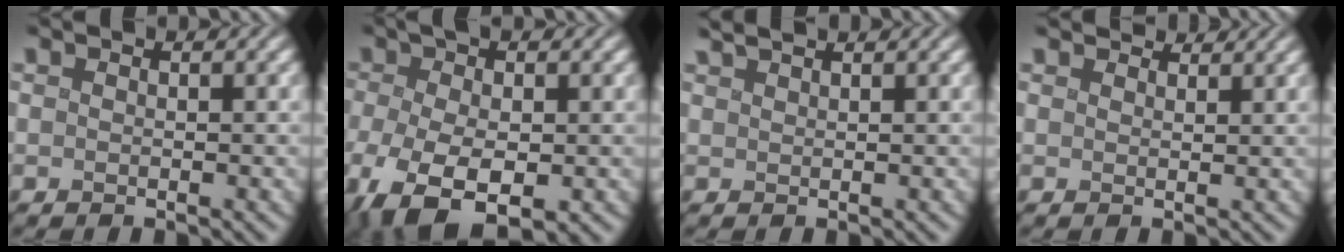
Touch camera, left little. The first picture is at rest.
{"total": 8.7, "force": [-3.5, 3.9, 7.0], "torque": [-0.153, -0.014, -0.057]}
{"total": 2.7, "force": [2.3, 0.8, 1.3], "torque": [0.003, 0.017, 0.012]}
{"total": 3.6, "force": [3.4, 0.8, 1.0], "torque": [-0.014, 0.010, 0.032]}